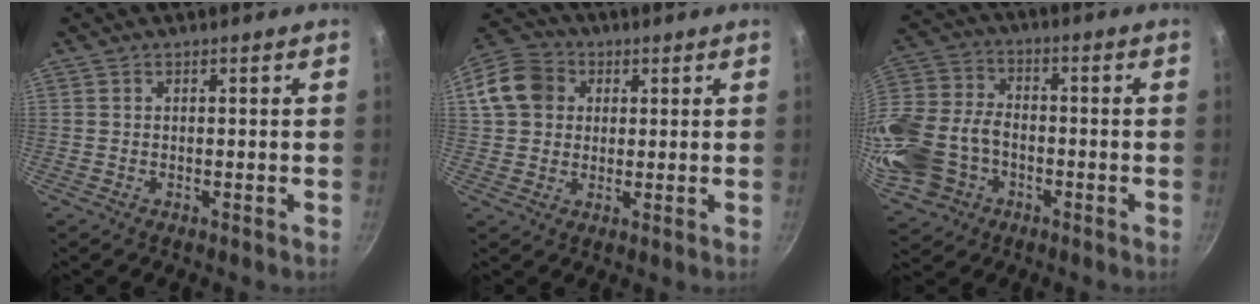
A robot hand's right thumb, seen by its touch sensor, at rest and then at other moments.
{"total": 10.5, "force": [2.3, 8.9, 5.0], "torque": [-0.068, 0.017, 0.028]}
{"total": 21.4, "force": [-6.3, 16.2, 12.4], "torque": [-0.296, 0.041, -0.118]}